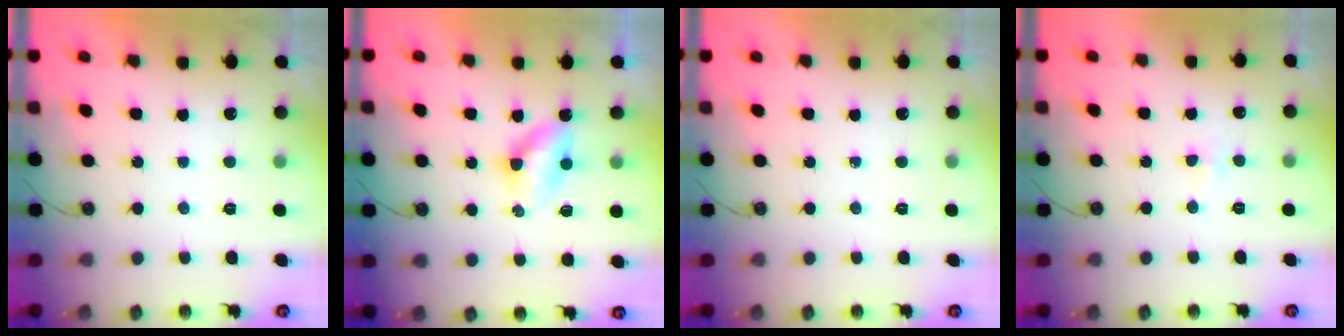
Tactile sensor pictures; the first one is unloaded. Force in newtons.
{"total": 6.1, "press": 4.8, "slide": 3.7}
{"total": 0.0}
{"total": 3.0, "press": 2.9, "slide": 0.6}